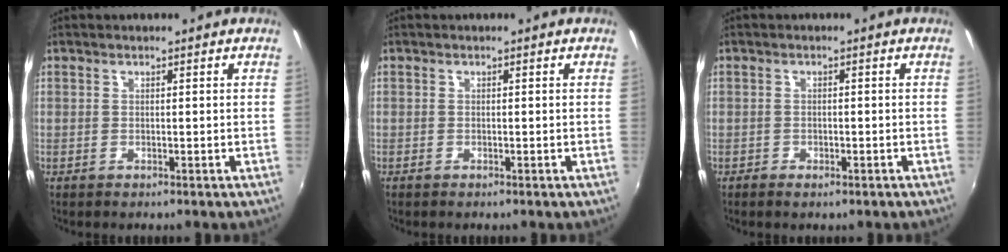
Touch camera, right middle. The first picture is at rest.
{"total": 0.5, "force": [-0.5, 0.1, 0.2], "torque": [-0.004, -0.004, -0.011]}
{"total": 1.5, "force": [-0.8, 0.9, 0.9], "torque": [-0.019, -0.006, -0.014]}